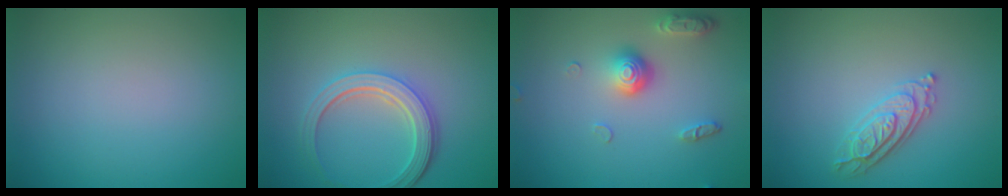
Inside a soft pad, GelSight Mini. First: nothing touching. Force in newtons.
{"total": 4.6, "press": 3.5, "slide": 3.0}
{"total": 3.7, "press": 2.8, "slide": 2.4}
{"total": 2.9, "press": 2.7, "slide": 1.0}